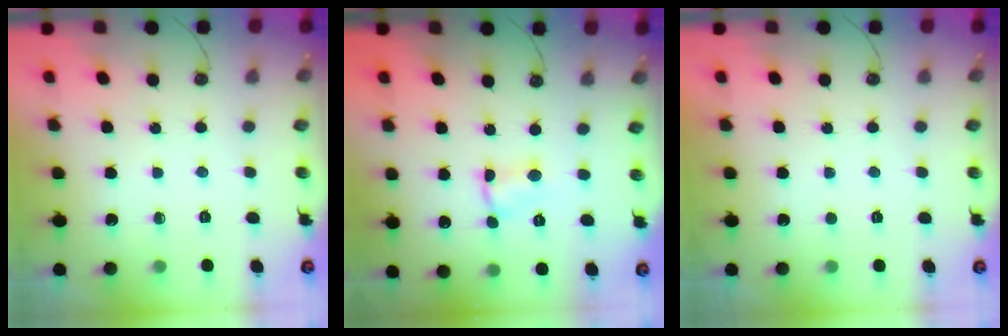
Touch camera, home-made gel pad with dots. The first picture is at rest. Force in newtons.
{"total": 1.6, "press": 1.6, "slide": 0.3}
{"total": 0.0}